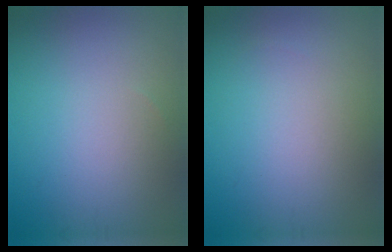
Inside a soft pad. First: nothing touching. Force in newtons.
{"total": 0.0}